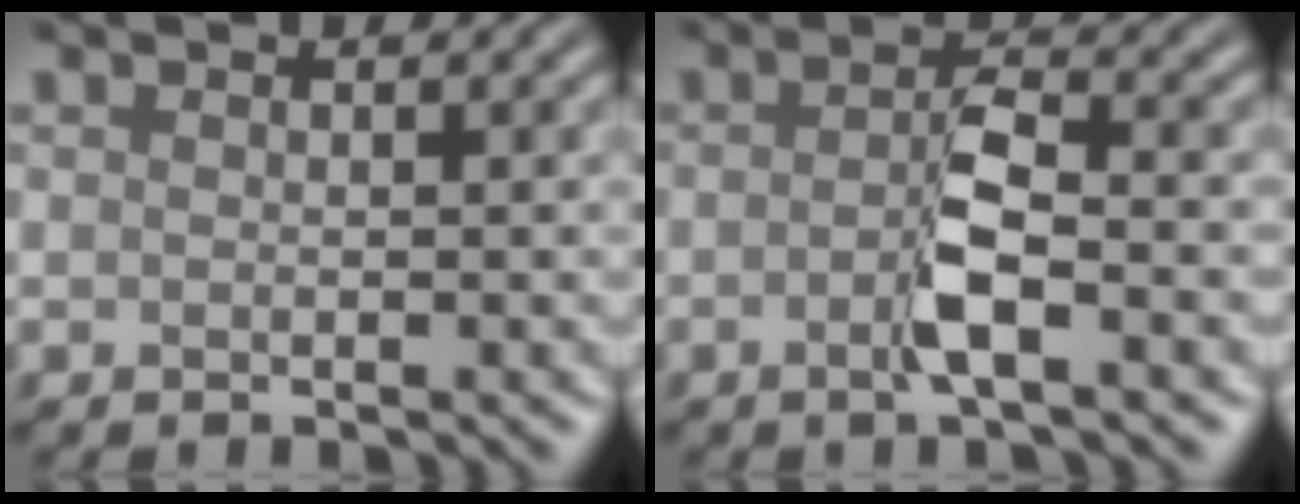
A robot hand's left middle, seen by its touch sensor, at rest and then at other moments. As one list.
[{"total": 3.4, "force": [-0.9, 0.6, 3.2], "torque": [-0.063, 0.004, -0.025]}]